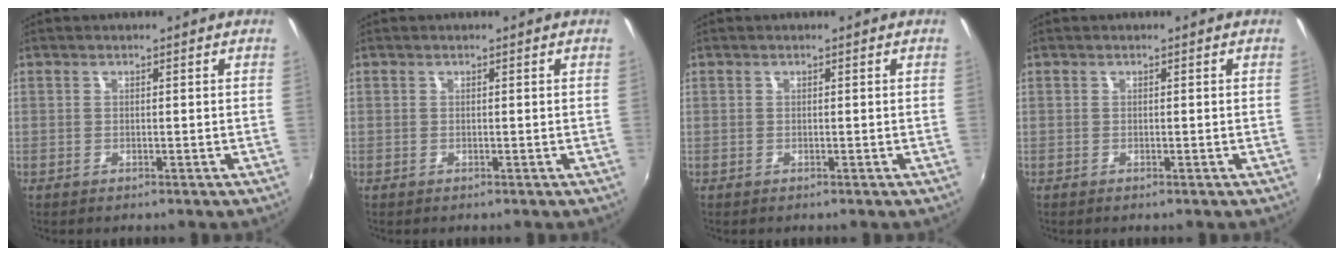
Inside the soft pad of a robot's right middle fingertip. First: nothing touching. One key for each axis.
{"total": 0.0}
{"total": 0.0}
{"total": 0.0}